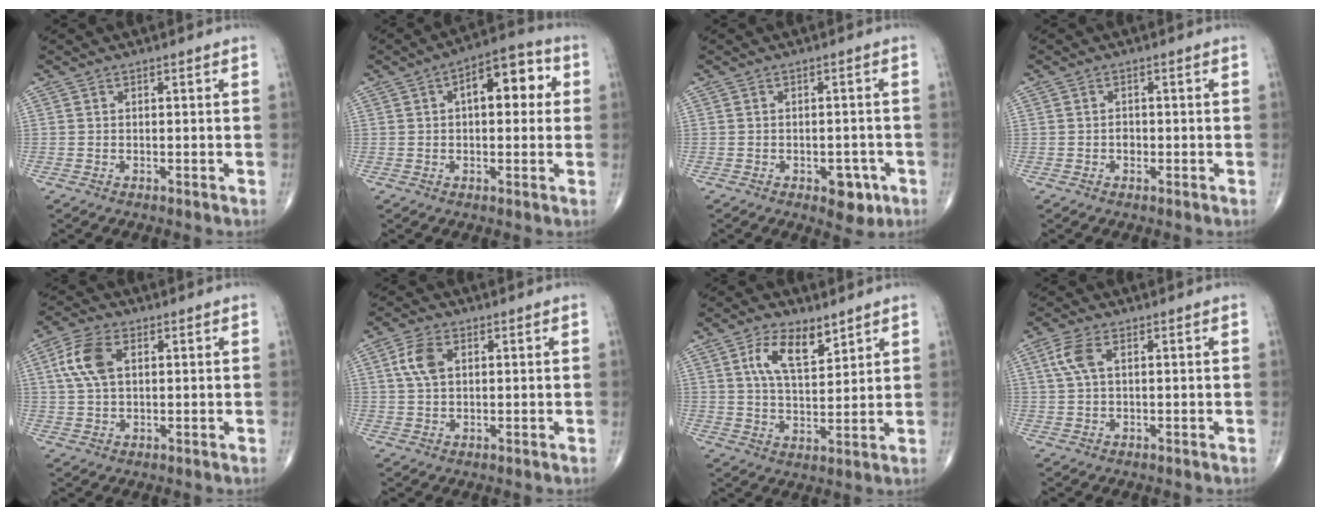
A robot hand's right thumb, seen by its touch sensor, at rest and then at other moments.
{"total": 10.9, "force": [2.3, 5.5, 9.1], "torque": [-0.097, 0.026, 0.024]}
{"total": 4.9, "force": [-2.2, 2.8, 3.3], "torque": [-0.019, 0.009, -0.024]}
{"total": 1.4, "force": [-0.3, 1.1, 0.8], "torque": [-0.007, 0.004, -0.006]}
{"total": 7.8, "force": [2.0, 4.4, 6.1], "torque": [-0.132, 0.010, 0.039]}
{"total": 5.4, "force": [1.5, 3.2, 4.0], "torque": [-0.086, 0.004, 0.027]}
{"total": 9.1, "force": [4.8, 4.2, 6.5], "torque": [-0.104, -0.025, 0.092]}
{"total": 4.5, "force": [1.4, 2.2, 3.7], "torque": [-0.098, 0.014, 0.028]}